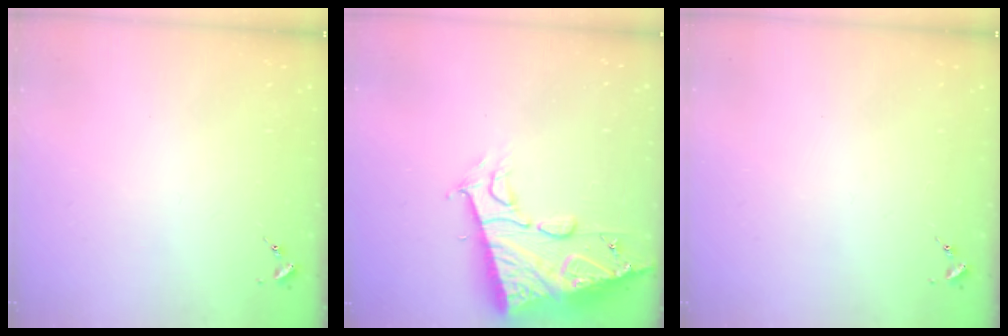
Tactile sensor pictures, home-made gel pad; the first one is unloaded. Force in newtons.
{"total": 17.2, "press": 17.1, "slide": 1.6}
{"total": 0.0}